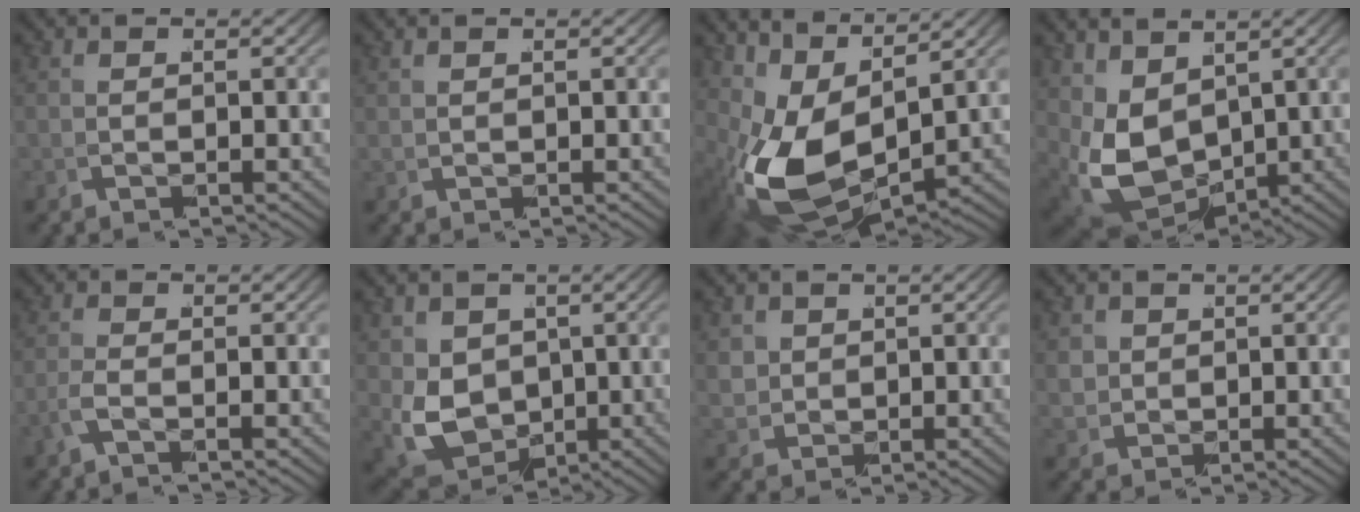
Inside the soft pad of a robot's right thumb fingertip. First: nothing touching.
{"total": 0.8, "force": [0.8, -0.1, 0.2], "torque": [-0.007, 0.000, 0.022]}
{"total": 10.4, "force": [-0.2, 6.0, 8.5], "torque": [-0.194, -0.048, 0.027]}
{"total": 9.3, "force": [-0.1, 6.9, 6.2], "torque": [-0.173, -0.064, 0.035]}
{"total": 1.3, "force": [-0.5, 0.0, 1.2], "torque": [-0.036, -0.005, -0.008]}
{"total": 7.9, "force": [-0.2, 6.1, 5.0], "torque": [-0.127, -0.058, 0.031]}
{"total": 2.7, "force": [1.1, 2.2, 1.1], "torque": [-0.037, -0.020, 0.040]}
{"total": 2.9, "force": [0.9, 2.5, 1.2], "torque": [-0.039, -0.017, 0.033]}